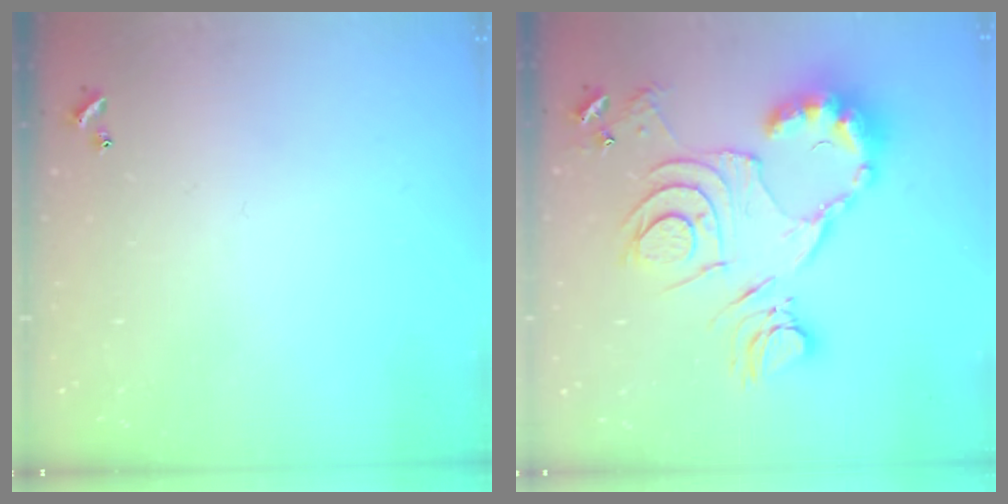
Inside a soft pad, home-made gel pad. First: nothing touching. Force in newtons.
{"total": 17.7, "press": 17.6, "slide": 1.4}